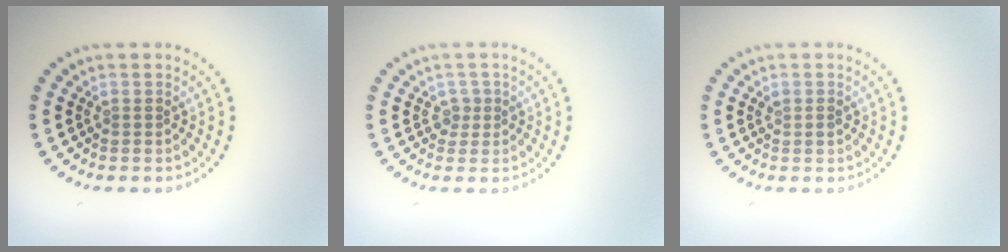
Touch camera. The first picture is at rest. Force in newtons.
{"total": 1.2, "press": 0.9, "slide": 0.8}
{"total": 0.7, "press": 0.7, "slide": 0.2}